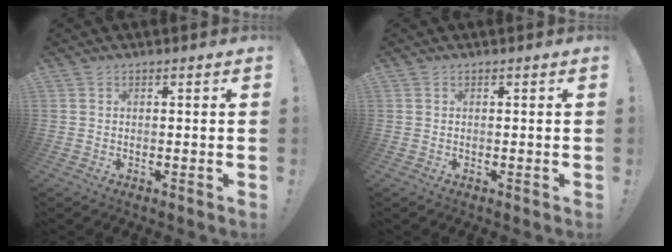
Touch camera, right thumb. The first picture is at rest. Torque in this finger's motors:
{"motor_torque": [0.01, 0.01, 0.00, 0.00, 0.01]}